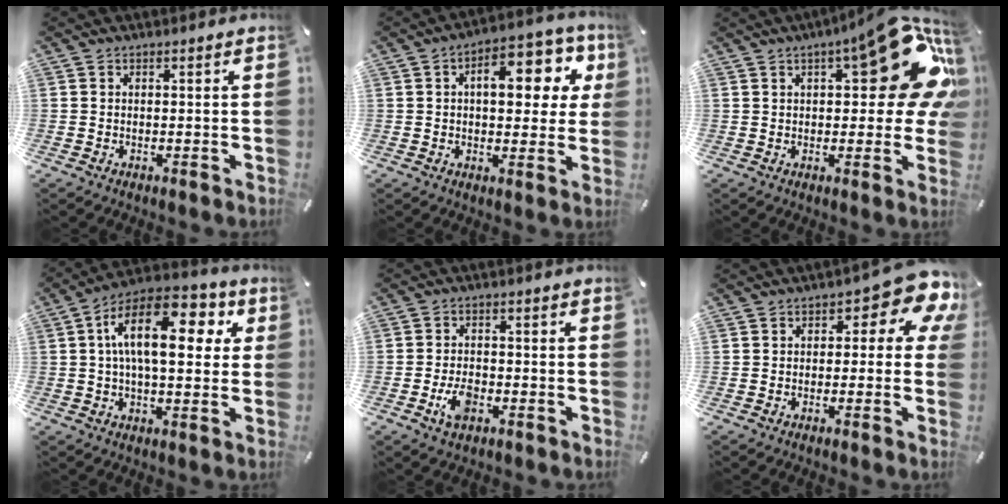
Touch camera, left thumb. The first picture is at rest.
{"total": 14.0, "force": [4.1, 7.5, 11.1], "torque": [-0.143, -0.014, 0.065]}
{"total": 22.1, "force": [7.5, 8.8, 18.9], "torque": [-0.226, -0.043, 0.113]}
{"total": 17.8, "force": [4.8, 9.0, 14.5], "torque": [-0.247, -0.005, 0.076]}
{"total": 5.9, "force": [-2.5, 3.5, 4.0], "torque": [-0.089, 0.008, -0.047]}
{"total": 9.2, "force": [4.0, 4.2, 7.1], "torque": [-0.085, -0.029, 0.065]}